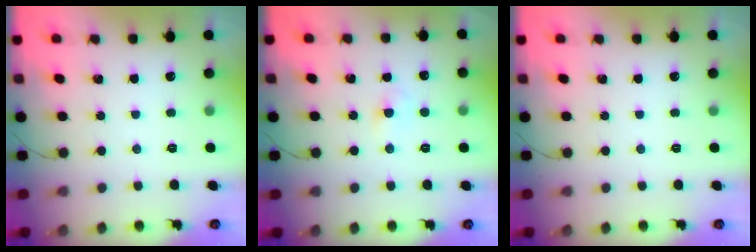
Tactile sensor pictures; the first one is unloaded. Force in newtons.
{"total": 2.5, "press": 2.3, "slide": 1.0}
{"total": 0.0}